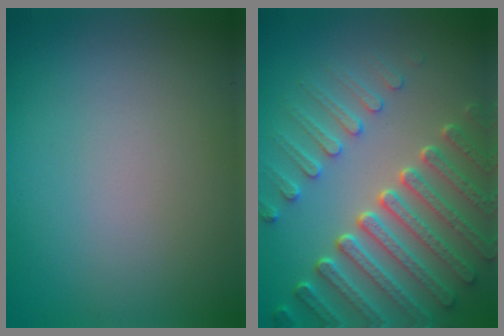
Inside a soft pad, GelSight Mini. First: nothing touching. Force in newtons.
{"total": 7.5, "press": 5.8, "slide": 4.7}